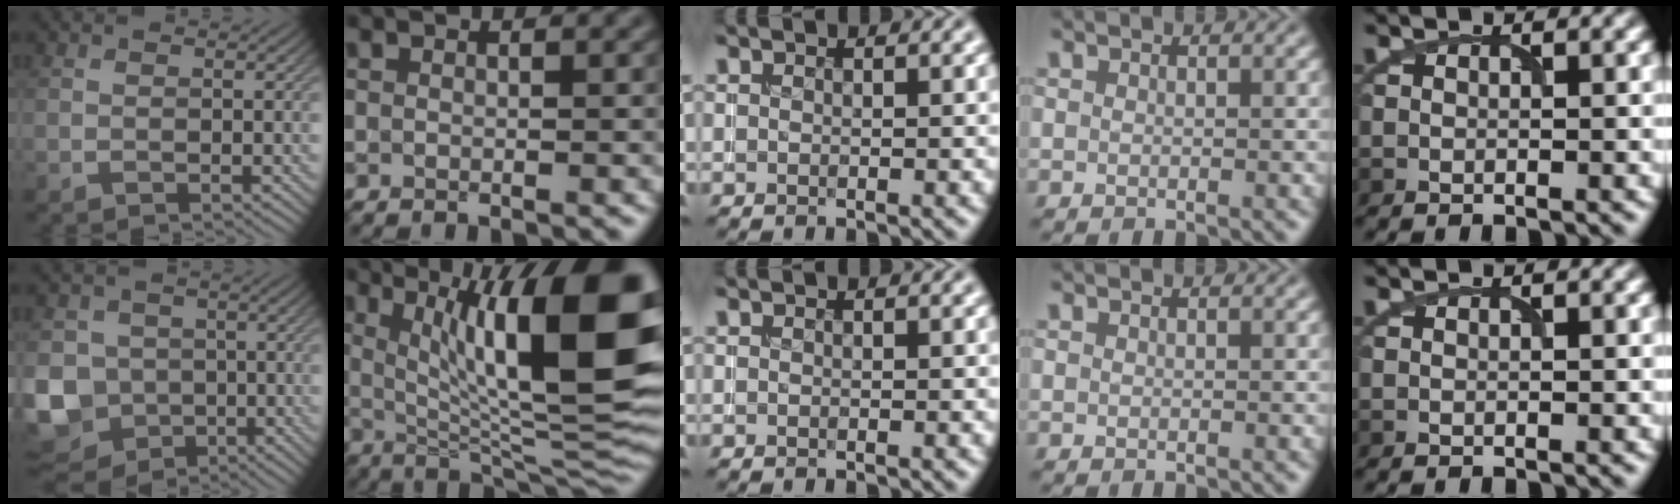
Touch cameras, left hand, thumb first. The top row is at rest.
{"thumb": {"total": 11.3, "force": [-2.4, 10.0, 4.6], "torque": [-0.136, -0.032, -0.067]}, "index": {"total": 16.0, "force": [4.0, 4.3, 14.9], "torque": [-0.205, -0.001, 0.065]}}